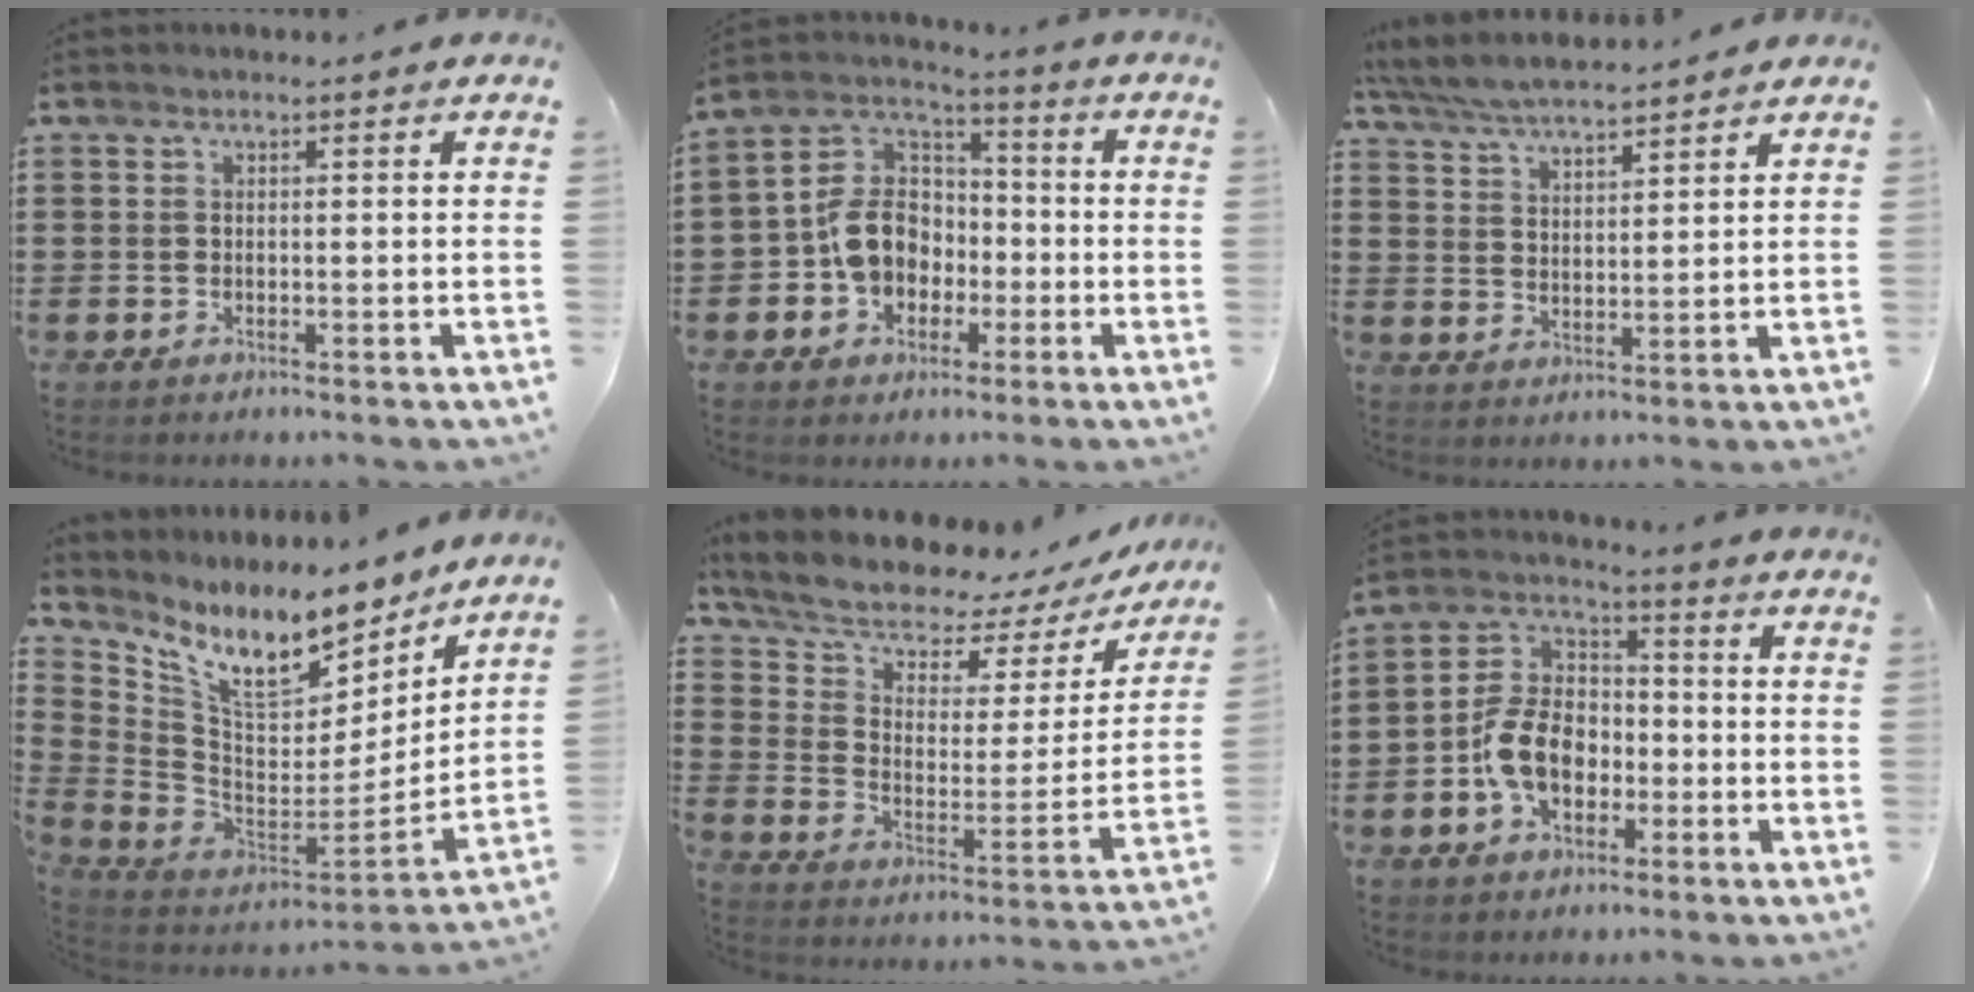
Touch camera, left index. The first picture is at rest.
{"total": 10.1, "force": [-2.1, 8.1, 5.7], "torque": [-0.148, 0.022, -0.044]}
{"total": 5.5, "force": [5.3, 0.5, 1.6], "torque": [-0.051, -0.019, 0.095]}
{"total": 11.7, "force": [8.2, 4.1, 7.3], "torque": [-0.163, -0.055, 0.142]}
{"total": 8.3, "force": [7.2, 2.8, 3.1], "torque": [-0.094, -0.051, 0.123]}
{"total": 9.5, "force": [-2.8, 6.7, 6.1], "torque": [-0.160, 0.014, -0.061]}